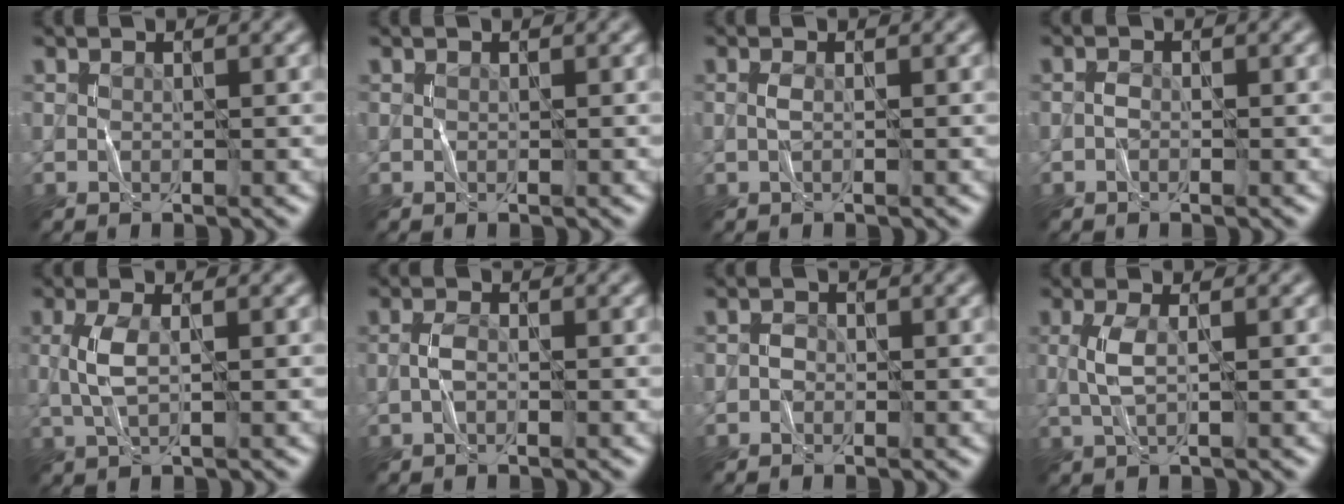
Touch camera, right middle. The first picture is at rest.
{"total": 0.0}
{"total": 0.8, "force": [-0.2, 0.2, 0.8], "torque": [-0.020, 0.001, -0.004]}
{"total": 0.7, "force": [-0.4, 0.4, 0.5], "torque": [-0.009, 0.003, -0.011]}
{"total": 2.6, "force": [0.1, 0.8, 2.5], "torque": [-0.061, 0.004, 0.002]}
{"total": 1.6, "force": [-0.6, 0.6, 1.3], "torque": [-0.026, 0.004, -0.016]}
{"total": 0.9, "force": [-0.5, 0.7, 0.3], "torque": [-0.005, 0.003, -0.012]}
{"total": 2.2, "force": [0.1, 0.5, 2.1], "torque": [-0.052, 0.006, 0.001]}